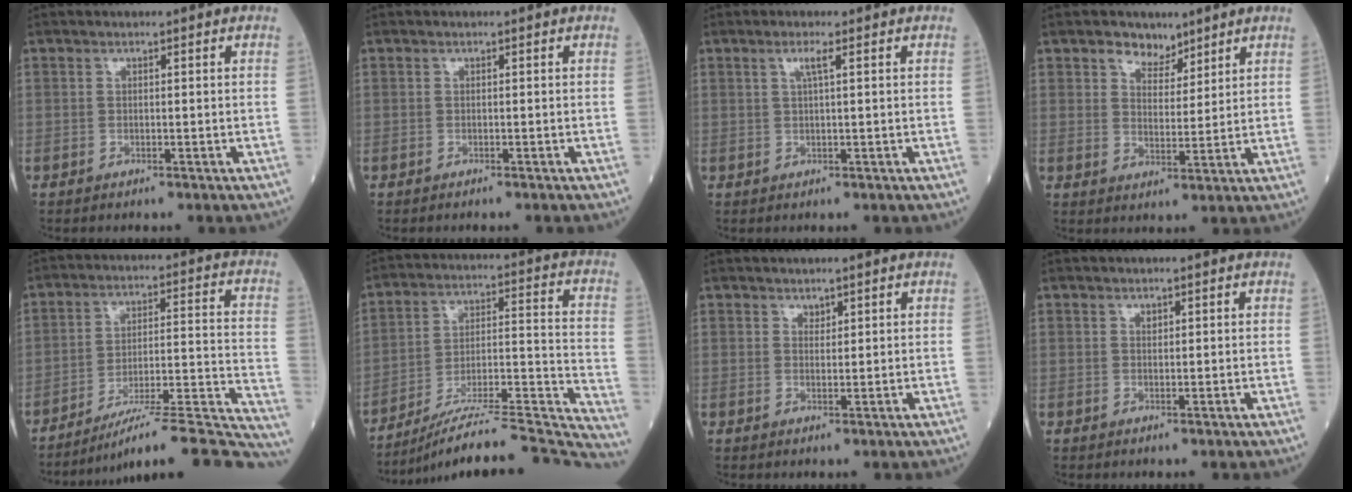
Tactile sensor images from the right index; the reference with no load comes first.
{"total": 0.8, "force": [-0.7, -0.1, 0.3], "torque": [-0.003, 0.000, -0.011]}
{"total": 1.8, "force": [0.7, -0.2, 1.7], "torque": [-0.036, 0.003, 0.014]}
{"total": 4.6, "force": [3.4, 2.7, 1.4], "torque": [-0.022, 0.001, 0.059]}
{"total": 21.6, "force": [-20.0, -0.3, 8.2], "torque": [-0.061, 0.018, -0.281]}
{"total": 23.9, "force": [-22.7, -0.7, 7.5], "torque": [-0.071, 0.012, -0.333]}
{"total": 1.0, "force": [0.8, 0.5, 0.3], "torque": [-0.003, -0.002, 0.014]}
{"total": 0.6, "force": [0.4, 0.3, 0.3], "torque": [-0.004, -0.002, 0.006]}